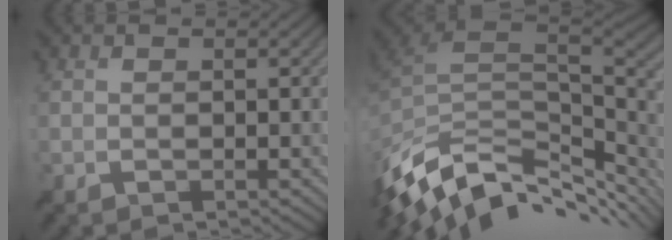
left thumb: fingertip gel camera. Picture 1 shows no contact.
{"total": 12.8, "force": [-5.7, 6.7, 9.3], "torque": [-0.213, -0.011, -0.098]}